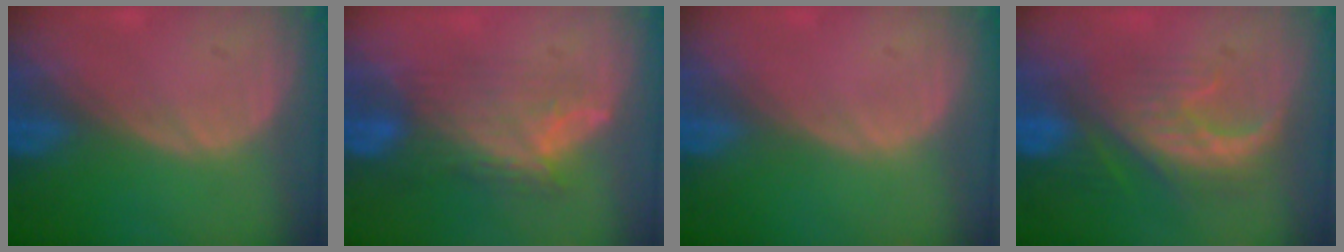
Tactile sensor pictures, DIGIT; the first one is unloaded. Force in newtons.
{"total": 7.3, "press": 7.1, "slide": 1.7}
{"total": 0.0}
{"total": 8.3, "press": 8.1, "slide": 2.0}